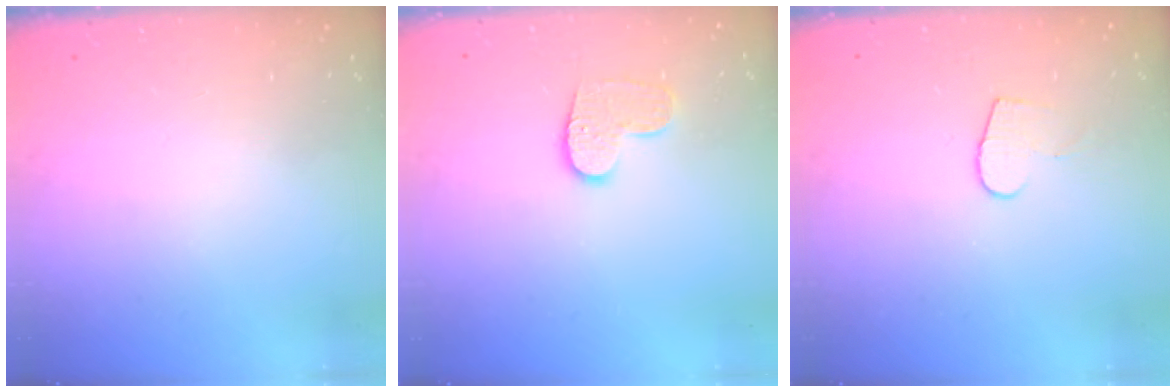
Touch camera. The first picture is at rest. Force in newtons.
{"total": 8.2, "press": 8.2, "slide": 0.2}
{"total": 5.8, "press": 5.8, "slide": 0.4}